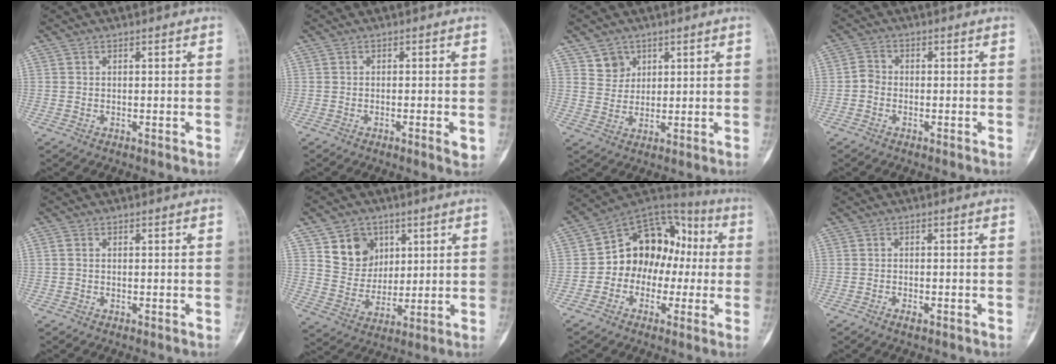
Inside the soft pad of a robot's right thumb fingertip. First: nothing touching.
{"total": 2.3, "force": [-0.7, 0.4, 2.2], "torque": [-0.035, -0.005, -0.012]}
{"total": 4.3, "force": [2.6, 3.4, 0.5], "torque": [0.015, -0.019, 0.049]}
{"total": 2.2, "force": [-0.8, 1.8, 1.0], "torque": [-0.010, 0.007, -0.023]}
{"total": 0.8, "force": [0.0, 0.7, 0.4], "torque": [-0.008, 0.001, -0.001]}
{"total": 9.8, "force": [4.5, 8.1, 3.2], "torque": [-0.020, -0.024, 0.088]}
{"total": 15.3, "force": [-1.0, 11.9, 9.5], "torque": [-0.089, 0.054, -0.030]}
{"total": 1.3, "force": [-0.9, 0.4, 0.9], "torque": [-0.018, 0.002, -0.017]}